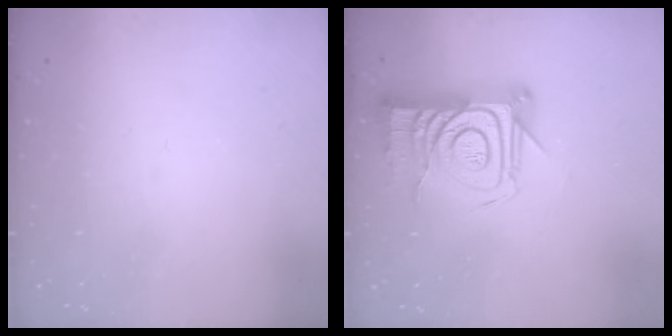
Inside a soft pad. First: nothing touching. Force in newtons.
{"total": 16.2, "press": 16.2, "slide": 1.1}